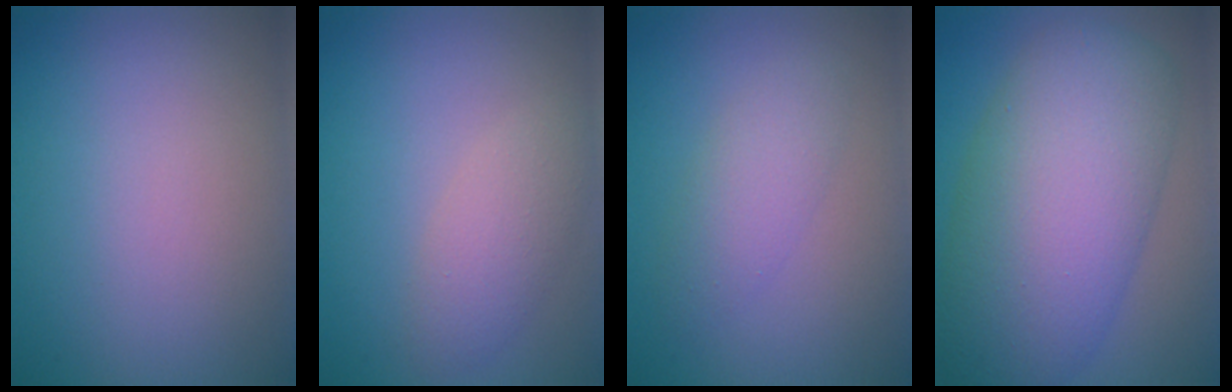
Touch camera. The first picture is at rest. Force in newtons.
{"total": 2.8, "press": 2.8, "slide": 0.1}
{"total": 2.7, "press": 2.7, "slide": 0.0}
{"total": 11.9, "press": 11.9, "slide": 0.2}